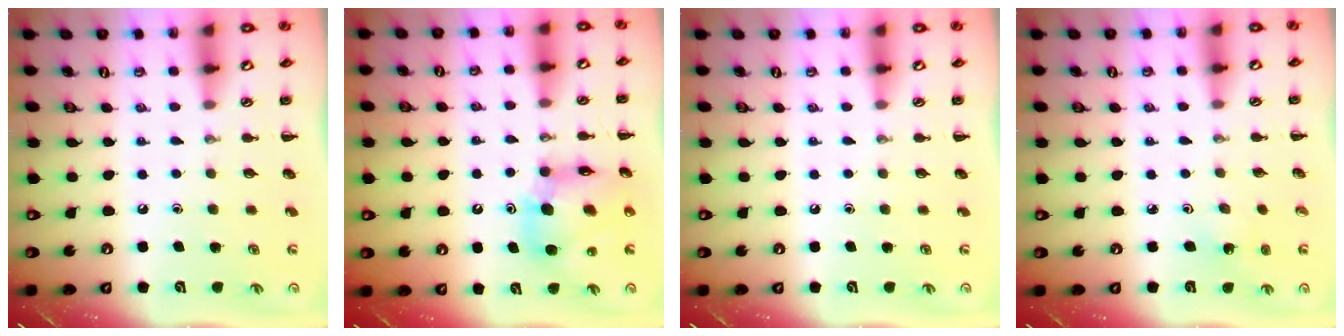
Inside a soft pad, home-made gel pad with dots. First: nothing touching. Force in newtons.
{"total": 11.8, "press": 11.3, "slide": 3.4}
{"total": 0.0}
{"total": 2.1, "press": 2.0, "slide": 0.7}